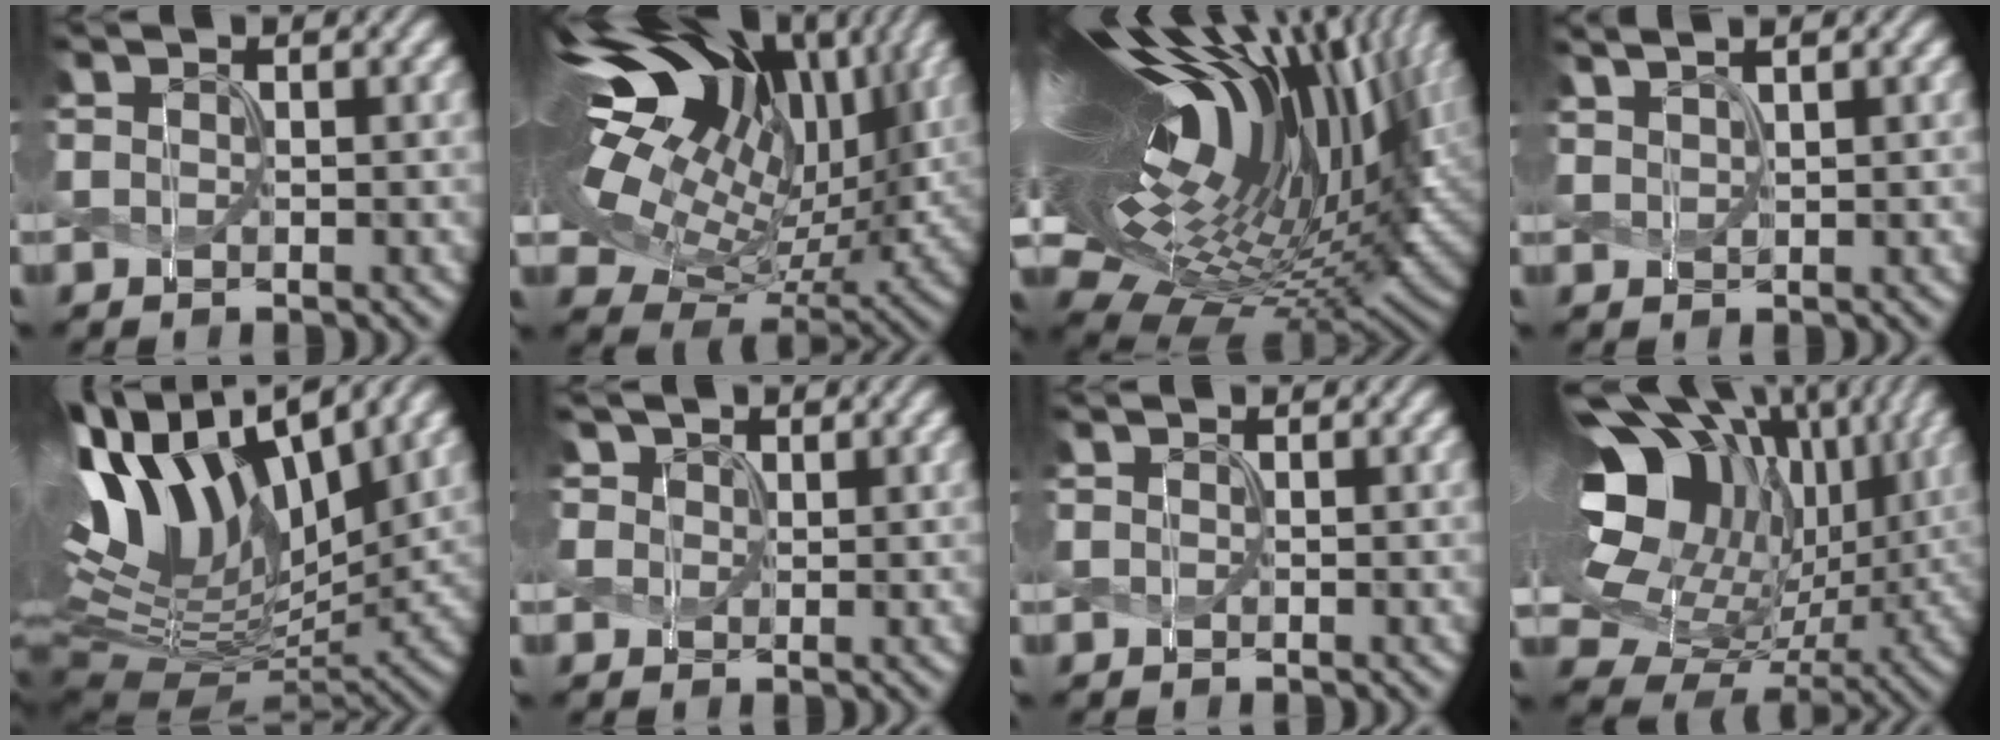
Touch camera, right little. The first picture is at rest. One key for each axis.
{"total": 17.1, "fx": 6.7, "fy": 10.0, "fz": 12.2, "tx": -0.272, "ty": 0.041, "tz": 0.109}
{"total": 21.0, "fx": 5.9, "fy": 8.8, "fz": 18.1, "tx": -0.295, "ty": 0.038, "tz": 0.080}
{"total": 2.7, "fx": 2.1, "fy": 0.6, "fz": 1.6, "tx": -0.015, "ty": 0.021, "tz": 0.012}
{"total": 14.7, "fx": 5.0, "fy": 7.7, "fz": 11.6, "tx": -0.233, "ty": 0.016, "tz": 0.091}
{"total": 2.0, "fx": 1.0, "fy": 1.6, "fz": 0.6, "tx": -0.021, "ty": 0.006, "tz": 0.012}
{"total": 0.0}
{"total": 18.0, "fx": 4.3, "fy": 12.3, "fz": 12.4, "tx": -0.227, "ty": 0.005, "tz": 0.107}